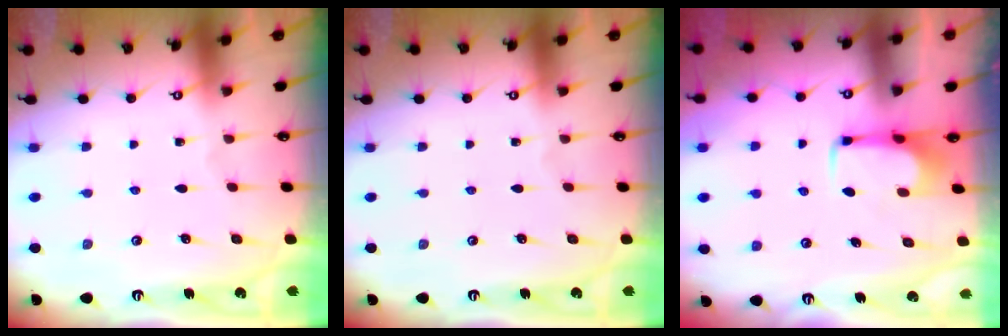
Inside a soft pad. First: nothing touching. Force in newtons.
{"total": 0.0}
{"total": 1.6, "press": 1.5, "slide": 0.4}